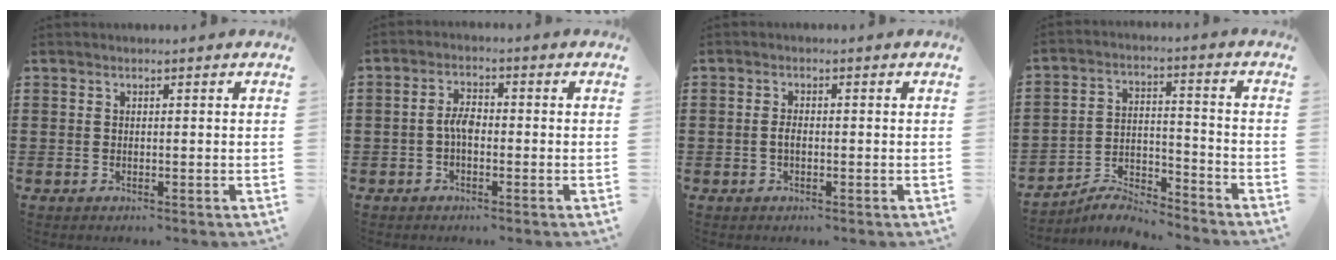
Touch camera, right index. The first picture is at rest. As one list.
[{"total": 3.5, "force": [-0.7, 1.6, 3.0], "torque": [-0.072, -0.002, -0.017]}, {"total": 1.9, "force": [-0.4, 0.9, 1.6], "torque": [-0.039, -0.002, -0.010]}, {"total": 5.4, "force": [-5.3, 0.6, 1.0], "torque": [-0.025, 0.007, -0.105]}]